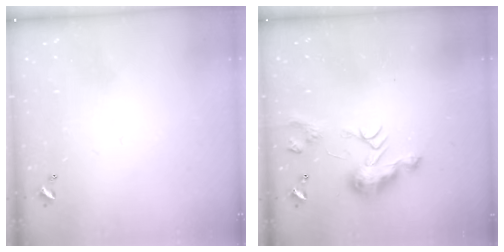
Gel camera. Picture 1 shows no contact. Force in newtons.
{"total": 9.2, "press": 9.2, "slide": 0.5}